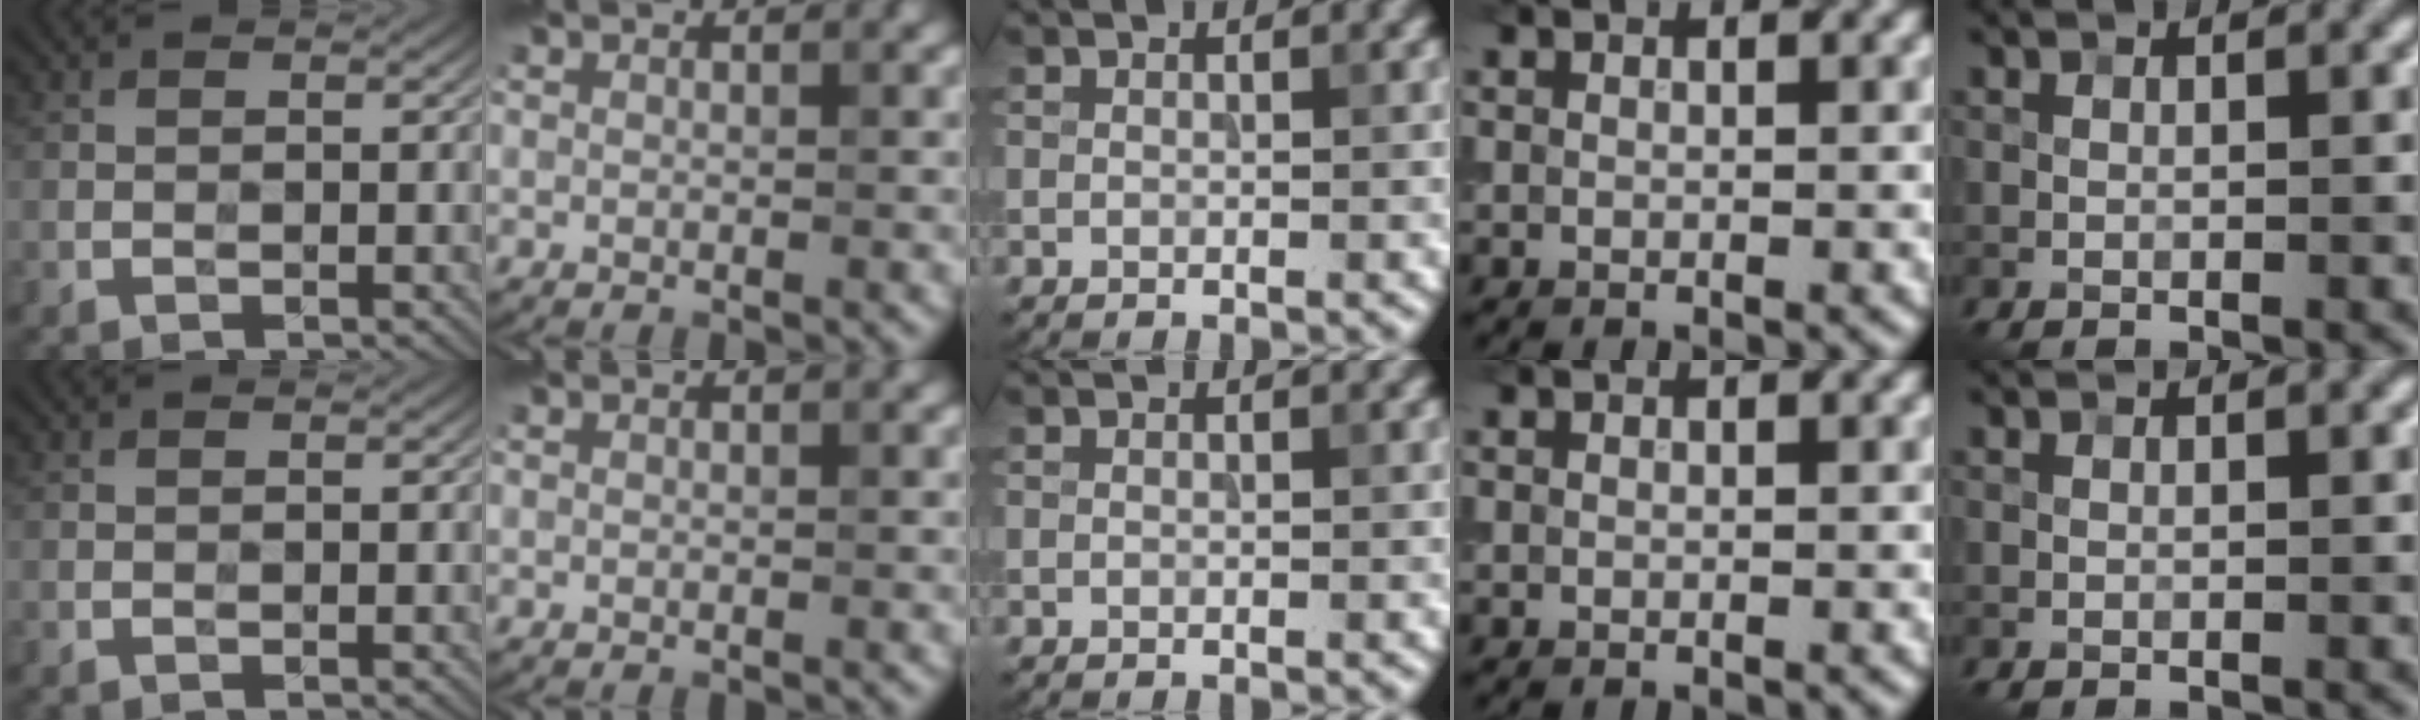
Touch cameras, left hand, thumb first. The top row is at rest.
{}